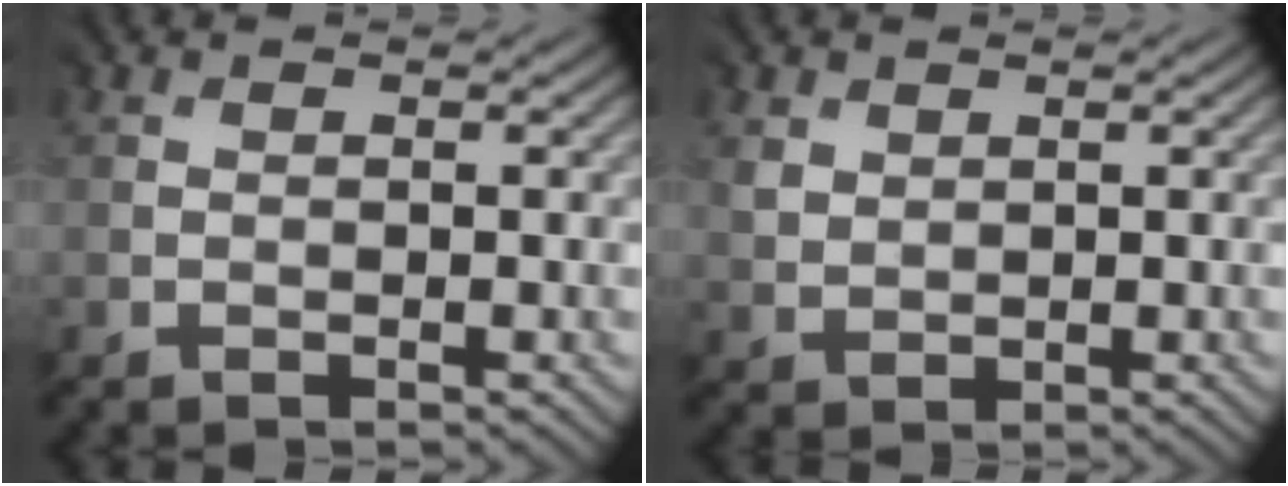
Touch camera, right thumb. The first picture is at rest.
{"total": 2.4, "force": [1.8, 1.2, -1.0], "torque": [0.015, 0.001, 0.034]}